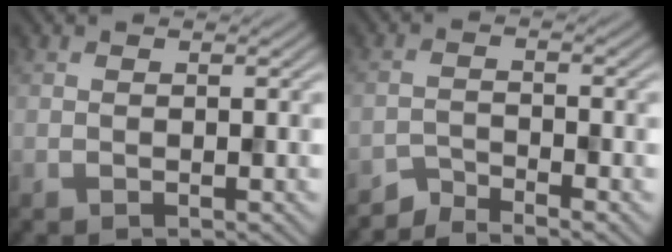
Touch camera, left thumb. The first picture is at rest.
{"total": 3.0, "force": [-2.9, 0.3, 0.9], "torque": [-0.012, -0.001, -0.064]}